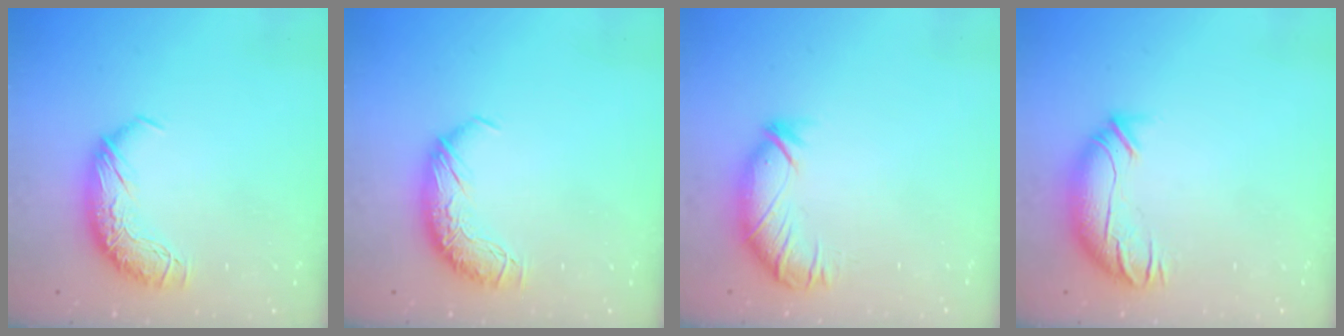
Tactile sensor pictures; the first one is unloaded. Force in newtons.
{"total": 0.0}
{"total": 2.8, "press": 2.6, "slide": 0.9}
{"total": 3.3, "press": 2.5, "slide": 2.1}